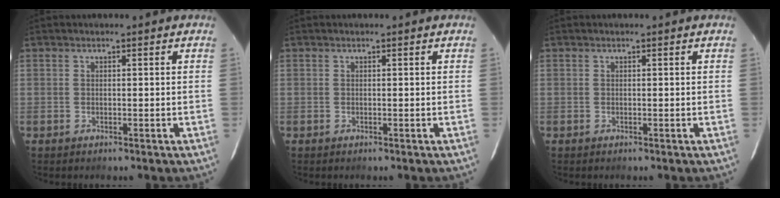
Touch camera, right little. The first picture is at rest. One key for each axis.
{"total": 0.0}
{"total": 0.0}